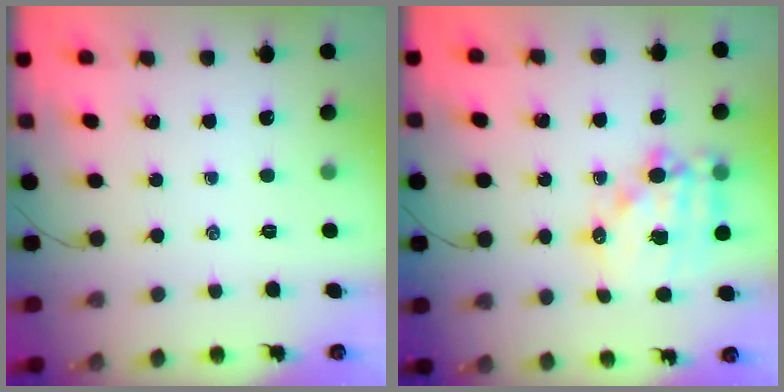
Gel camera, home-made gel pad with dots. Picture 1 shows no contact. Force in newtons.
{"total": 15.4, "press": 15.1, "slide": 3.4}